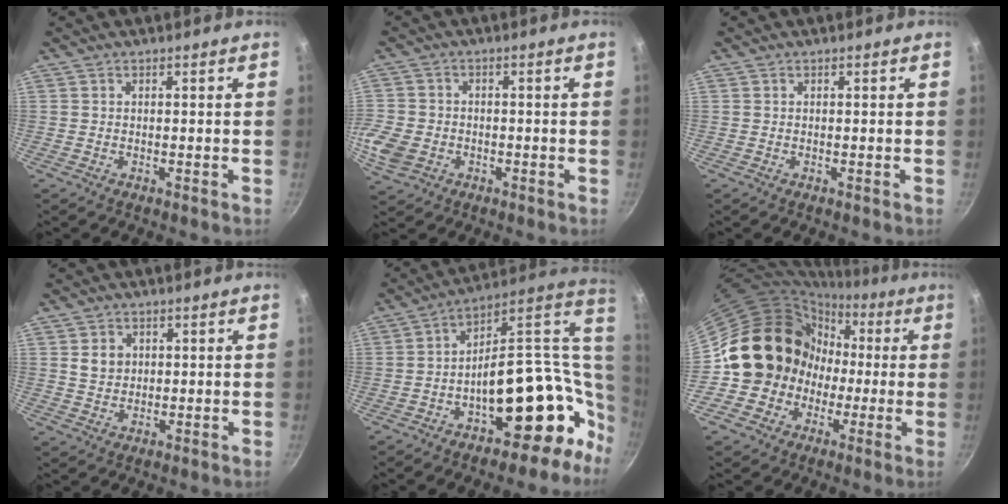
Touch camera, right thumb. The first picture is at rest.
{"total": 10.0, "force": [-2.7, 8.2, 5.0], "torque": [-0.133, 0.015, -0.051]}
{"total": 0.0}
{"total": 3.8, "force": [0.9, 3.2, 1.8], "torque": [-0.019, 0.000, 0.019]}
{"total": 21.9, "force": [-0.6, 13.9, 16.9], "torque": [-0.175, 0.046, 0.004]}
{"total": 16.3, "force": [-1.6, 15.0, 6.1], "torque": [-0.050, 0.054, -0.027]}